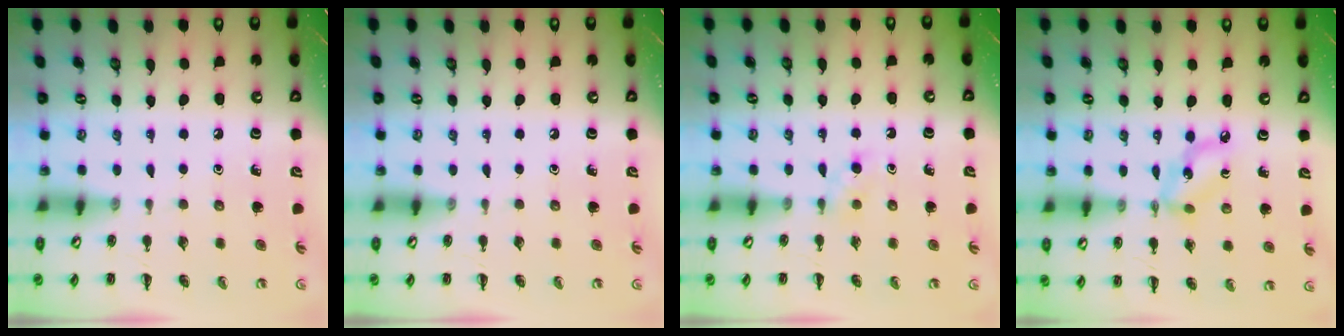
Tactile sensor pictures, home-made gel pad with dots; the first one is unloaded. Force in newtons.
{"total": 0.0}
{"total": 2.7, "press": 2.5, "slide": 1.0}
{"total": 6.0, "press": 5.8, "slide": 1.5}